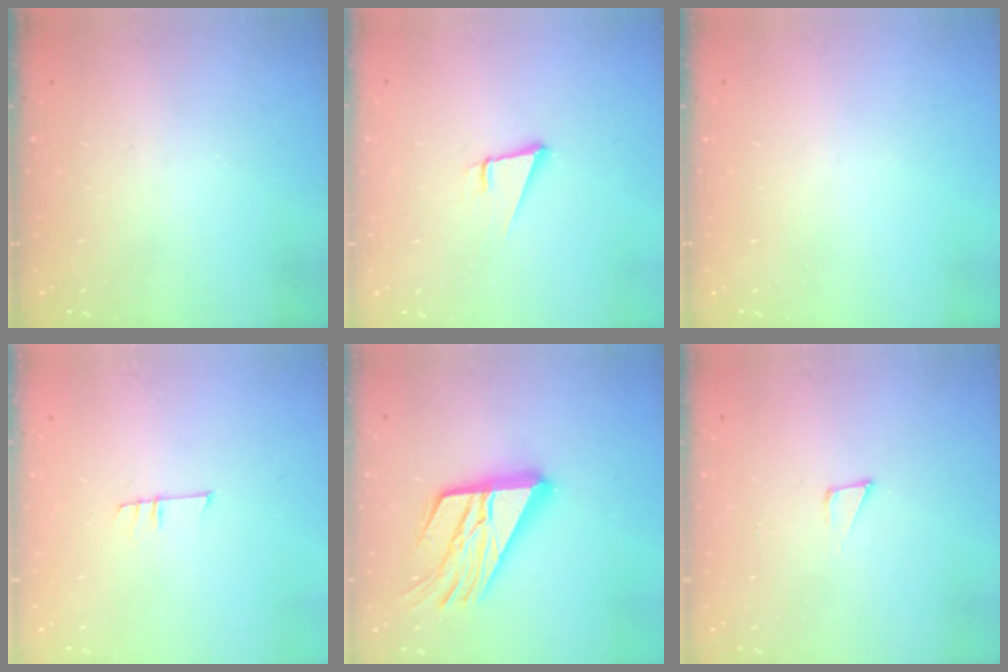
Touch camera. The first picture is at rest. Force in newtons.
{"total": 4.4, "press": 3.8, "slide": 2.3}
{"total": 0.0}
{"total": 5.5, "press": 5.4, "slide": 0.6}
{"total": 20.1, "press": 20.0, "slide": 2.1}
{"total": 4.2, "press": 4.2, "slide": 0.4}